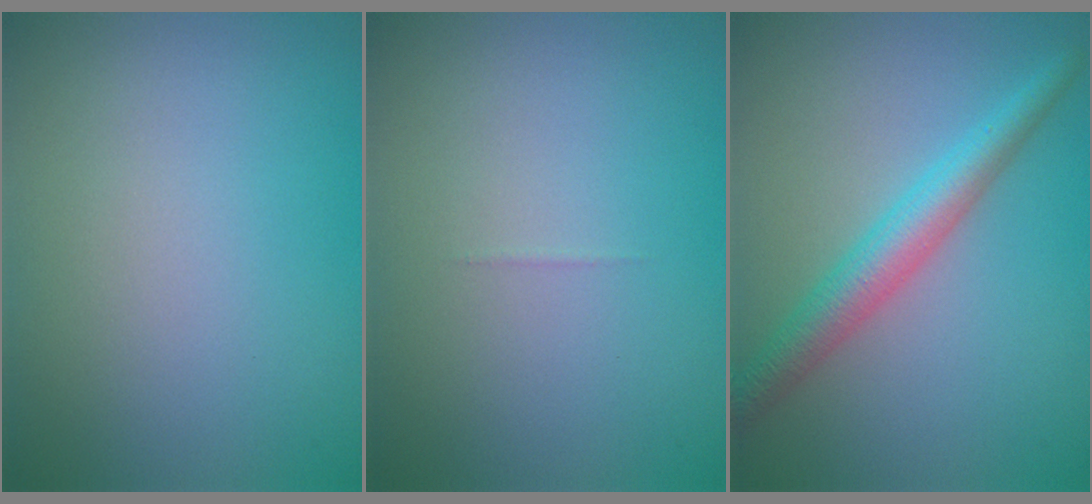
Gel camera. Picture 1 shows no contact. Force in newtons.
{"total": 0.0}
{"total": 4.0, "press": 4.0, "slide": 0.1}